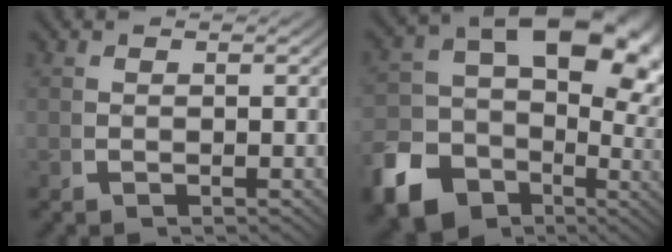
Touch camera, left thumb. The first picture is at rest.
{"total": 16.4, "force": [-3.7, 12.3, 10.2], "torque": [-0.167, -0.025, -0.065]}